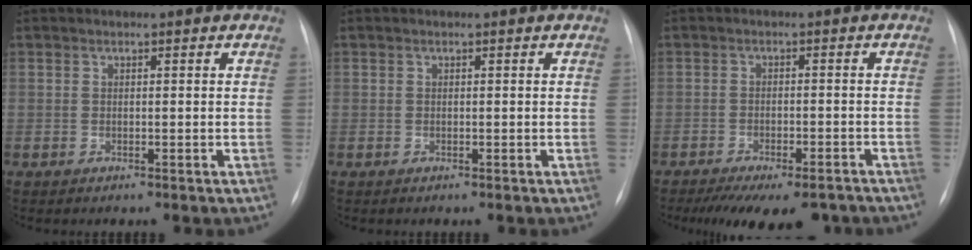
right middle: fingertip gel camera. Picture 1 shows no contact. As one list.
[{"total": 0.0}, {"total": 13.5, "force": [-10.8, 4.8, 6.6], "torque": [-0.106, -0.008, -0.142]}]